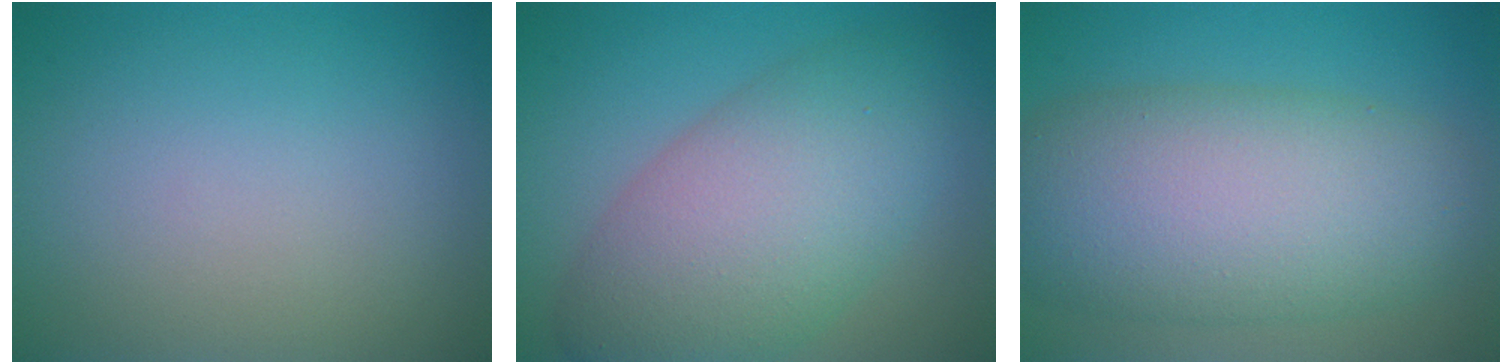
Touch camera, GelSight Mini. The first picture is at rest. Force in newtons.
{"total": 9.1, "press": 9.1, "slide": 0.4}
{"total": 10.8, "press": 10.8, "slide": 0.7}